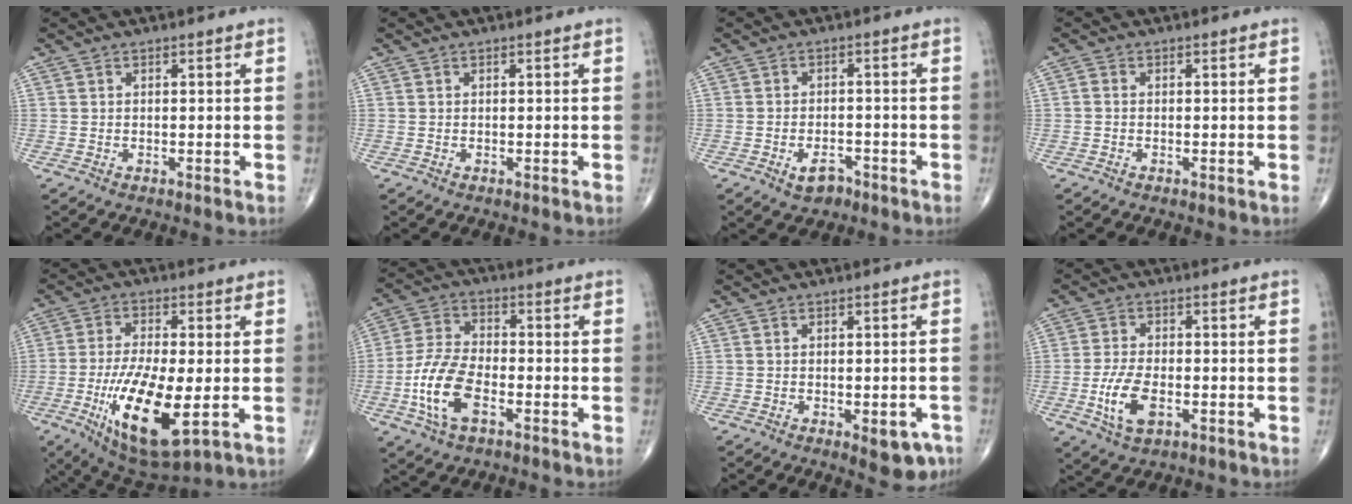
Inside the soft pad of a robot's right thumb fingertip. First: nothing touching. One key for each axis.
{"total": 0.0}
{"total": 3.9, "fx": -2.2, "fy": 2.4, "fz": 2.2, "tx": -0.028, "ty": 0.013, "tz": -0.033}
{"total": 0.9, "fx": -0.2, "fy": 0.6, "fz": 0.6, "tx": -0.008, "ty": 0.000, "tz": -0.007}
{"total": 16.6, "fx": -4.3, "fy": 5.6, "fz": 15.0, "tx": -0.284, "ty": -0.017, "tz": -0.062}
{"total": 11.6, "fx": -4.1, "fy": 5.9, "fz": 9.1, "tx": -0.192, "ty": 0.018, "tz": -0.082}
{"total": 5.6, "fx": -2.6, "fy": 2.6, "fz": 4.3, "tx": -0.034, "ty": 0.006, "tz": -0.025}
{"total": 8.1, "fx": -2.4, "fy": 4.2, "fz": 6.5, "tx": -0.132, "ty": 0.003, "tz": -0.042}